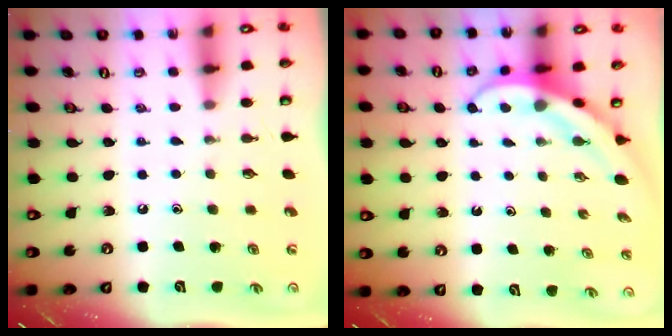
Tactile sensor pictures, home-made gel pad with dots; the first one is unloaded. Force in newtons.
{"total": 4.0, "press": 4.0, "slide": 0.4}